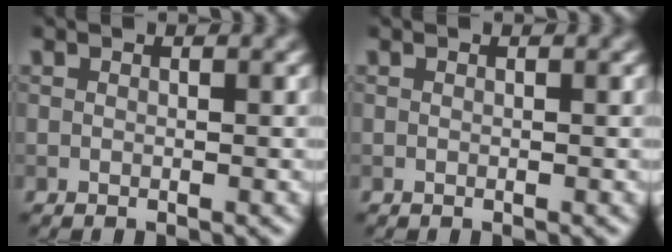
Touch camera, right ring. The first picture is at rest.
{"total": 0.0}